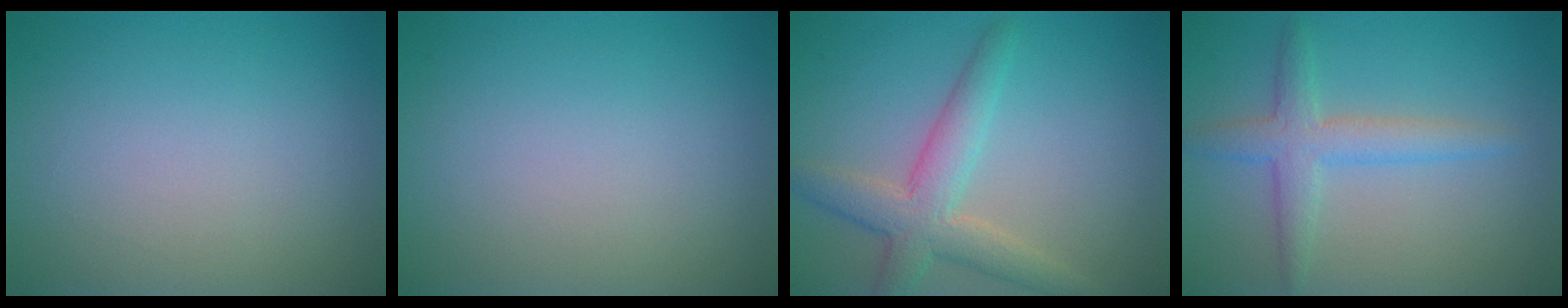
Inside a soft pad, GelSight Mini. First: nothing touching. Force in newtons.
{"total": 0.0}
{"total": 4.5, "press": 4.5, "slide": 0.1}
{"total": 3.2, "press": 3.2, "slide": 0.1}